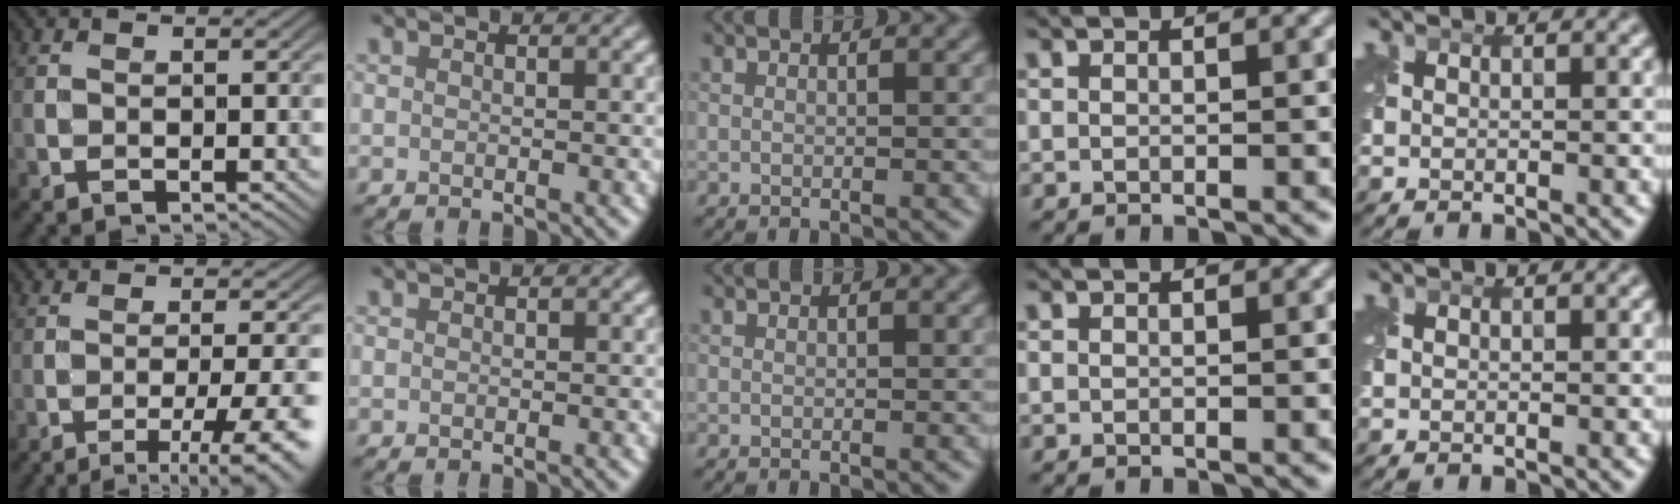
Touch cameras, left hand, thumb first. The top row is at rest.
{"thumb": {"total": 9.2, "force": [-5.4, 2.0, 7.2], "torque": [-0.113, -0.001, -0.065]}}